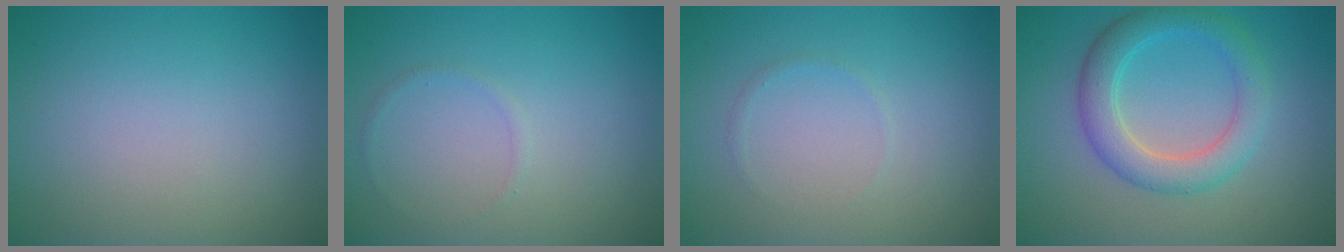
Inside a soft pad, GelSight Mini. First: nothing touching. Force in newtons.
{"total": 0.6, "press": 0.6, "slide": 0.1}
{"total": 0.5, "press": 0.5, "slide": 0.0}
{"total": 4.5, "press": 4.5, "slide": 0.1}